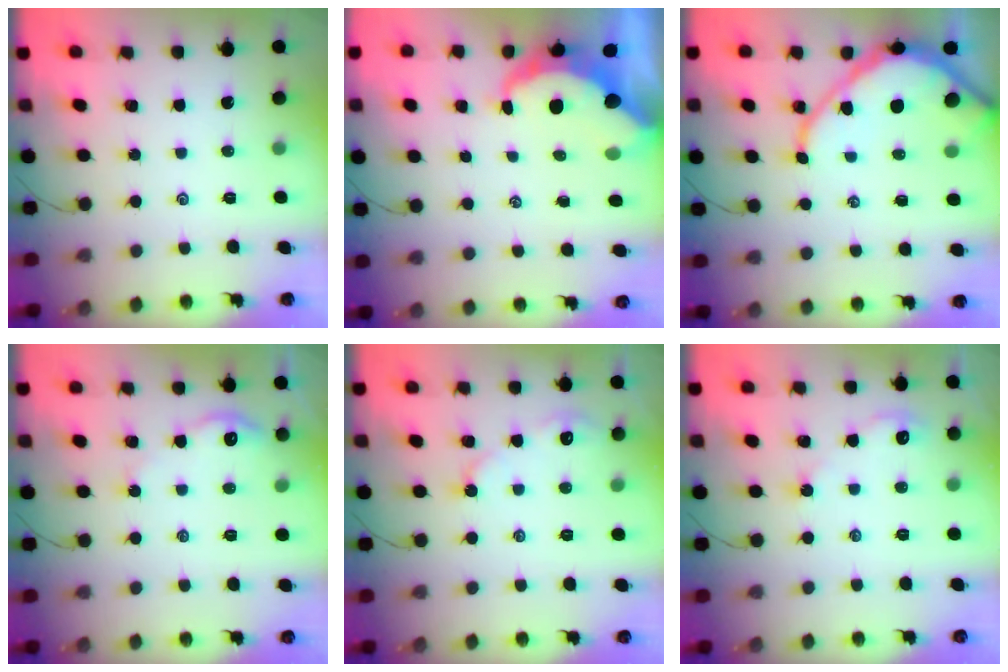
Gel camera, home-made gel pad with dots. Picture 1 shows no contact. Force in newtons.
{"total": 8.9, "press": 8.9, "slide": 1.1}
{"total": 11.3, "press": 11.2, "slide": 1.1}
{"total": 4.0, "press": 4.0, "slide": 0.5}
{"total": 4.2, "press": 4.2, "slide": 0.4}
{"total": 2.5, "press": 2.5, "slide": 0.4}